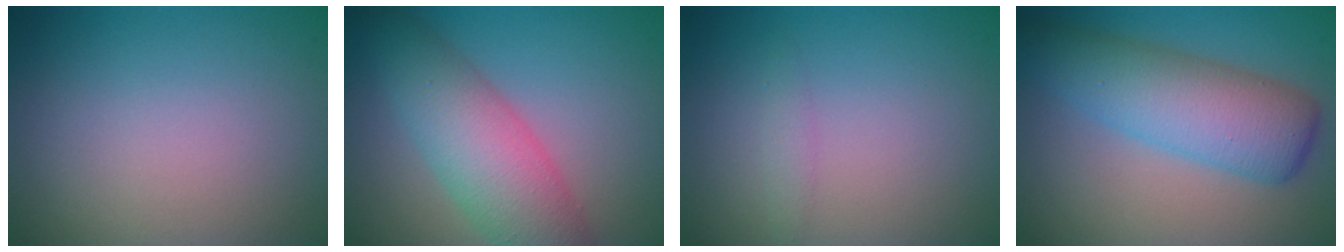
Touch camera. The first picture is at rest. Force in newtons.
{"total": 7.1, "press": 7.1, "slide": 0.4}
{"total": 1.0, "press": 1.0, "slide": 0.0}
{"total": 6.9, "press": 6.9, "slide": 0.1}